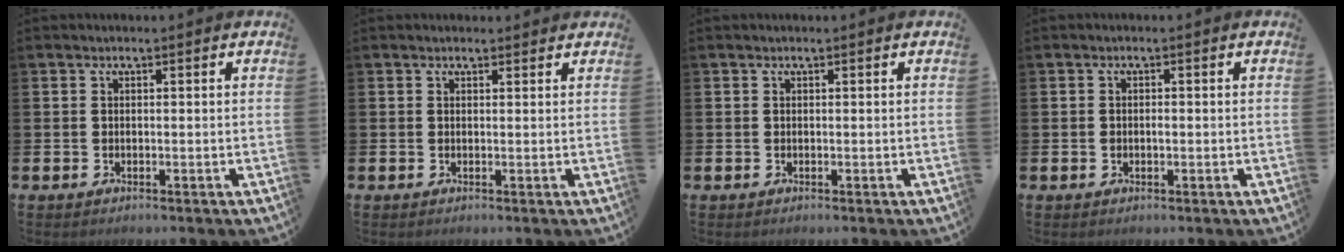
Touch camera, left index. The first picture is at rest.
{"total": 0.8, "force": [0.7, 0.3, 0.1], "torque": [0.013, -0.003, 0.010]}
{"total": 0.0}
{"total": 0.8, "force": [-0.1, 0.6, 0.6], "torque": [-0.007, 0.002, -0.005]}